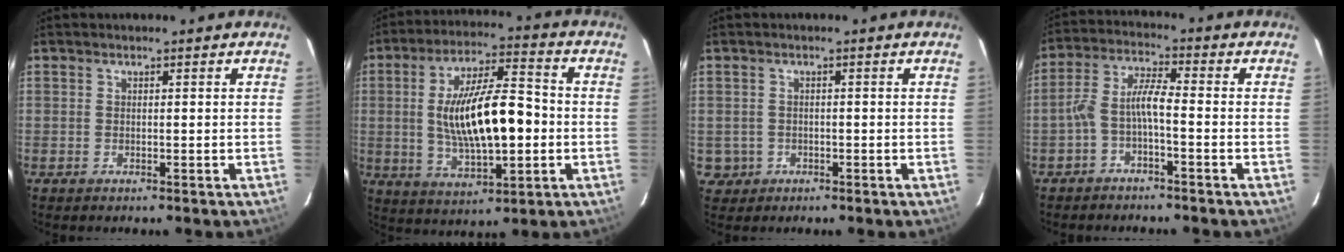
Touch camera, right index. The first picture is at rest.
{"total": 16.6, "force": [-0.9, 5.6, 15.6], "torque": [-0.281, 0.006, -0.006]}
{"total": 3.3, "force": [-0.7, 3.2, 0.3], "torque": [-0.010, 0.010, -0.003]}
{"total": 5.4, "force": [-2.3, 1.2, 4.8], "torque": [-0.112, 0.018, -0.044]}